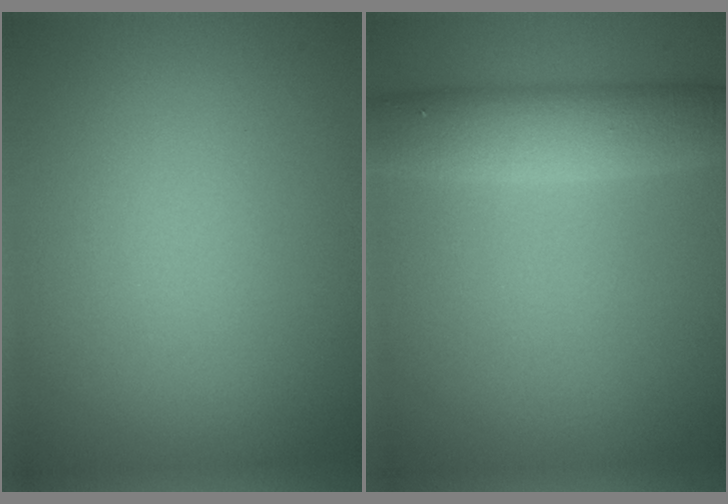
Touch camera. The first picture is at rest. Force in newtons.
{"total": 4.7, "press": 4.7, "slide": 0.3}